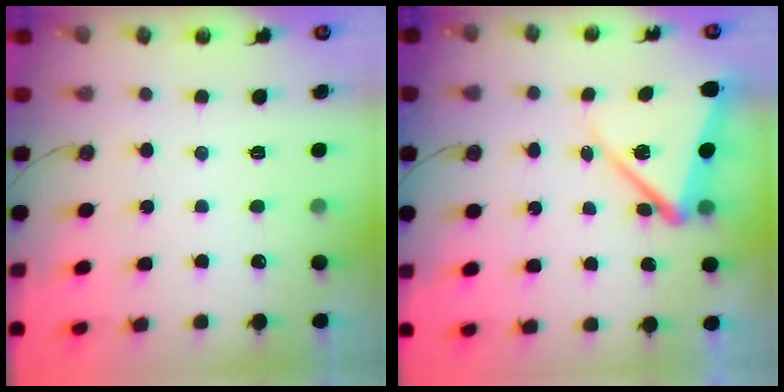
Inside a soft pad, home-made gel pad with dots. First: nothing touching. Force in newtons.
{"total": 10.6, "press": 10.5, "slide": 2.0}